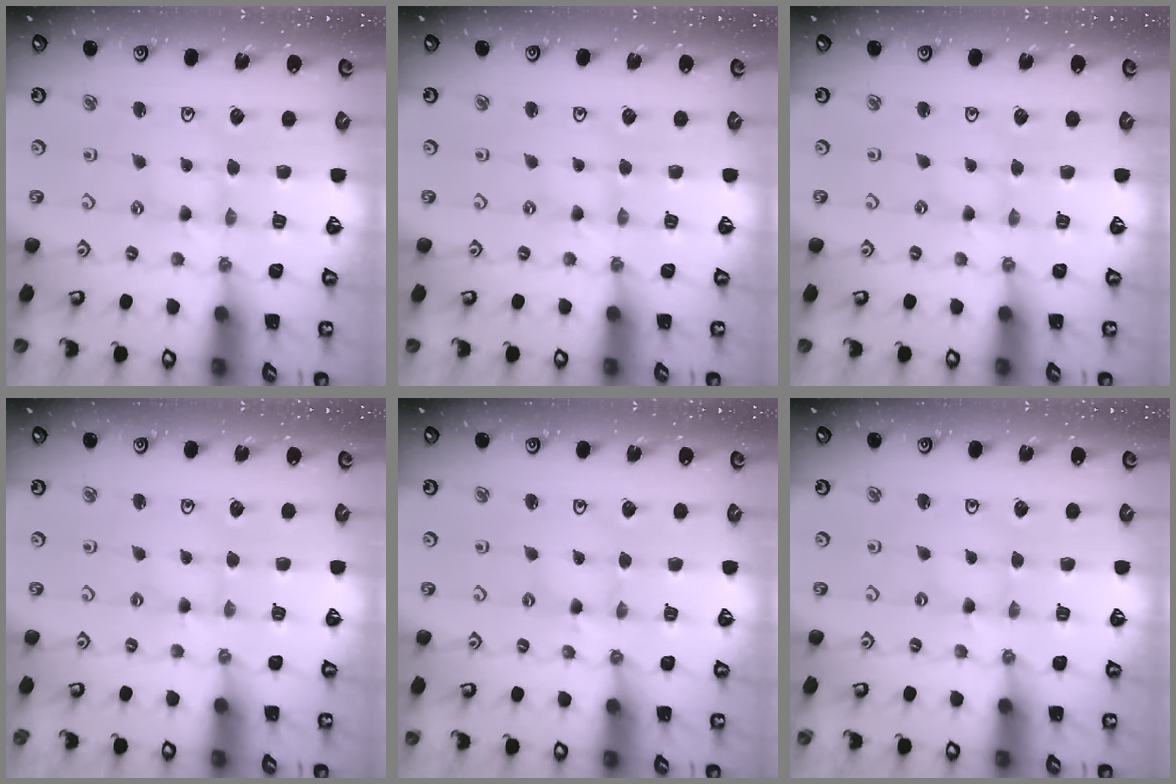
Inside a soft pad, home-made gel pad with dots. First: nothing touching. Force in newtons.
{"total": 0.0}
{"total": 0.0}
{"total": 1.3, "press": 1.3, "slide": 0.3}
{"total": 1.7, "press": 1.7, "slide": 0.3}
{"total": 0.0}